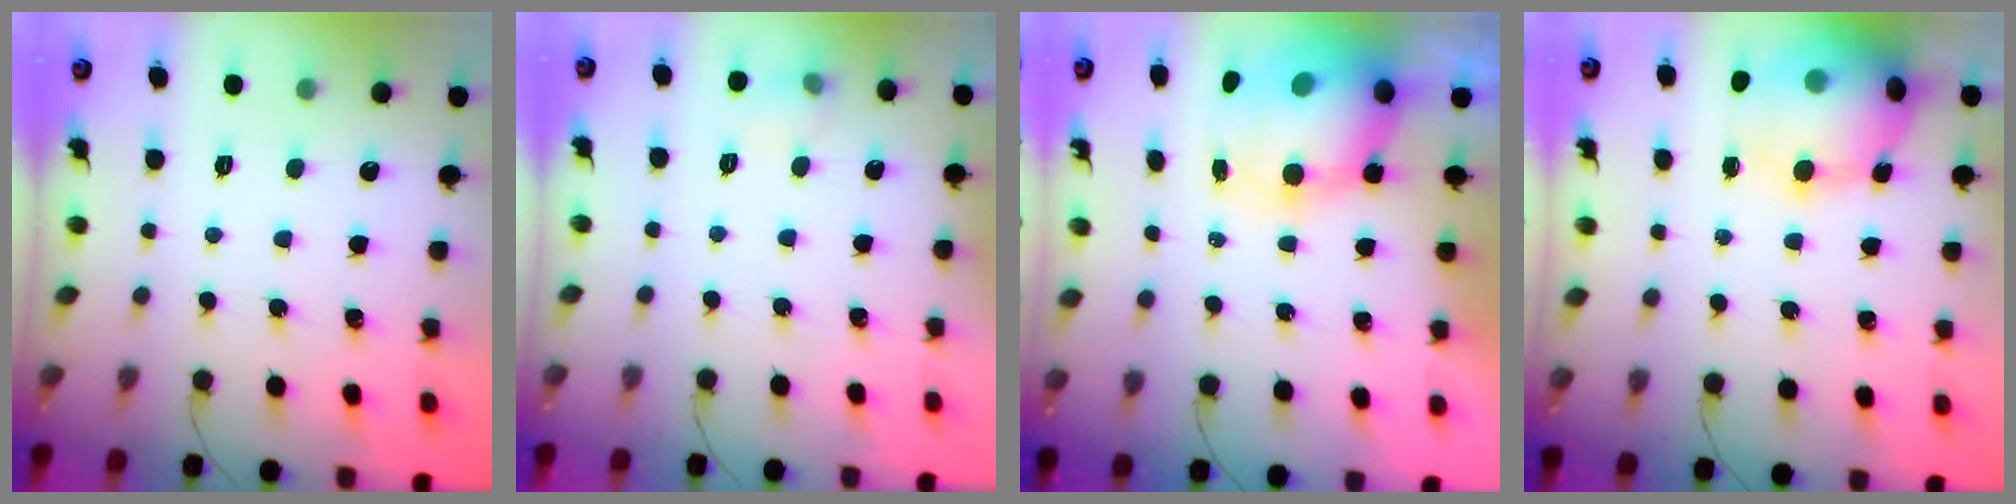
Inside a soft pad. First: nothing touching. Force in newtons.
{"total": 5.2, "press": 5.0, "slide": 1.6}
{"total": 12.2, "press": 11.8, "slide": 3.0}
{"total": 18.6, "press": 18.2, "slide": 3.8}